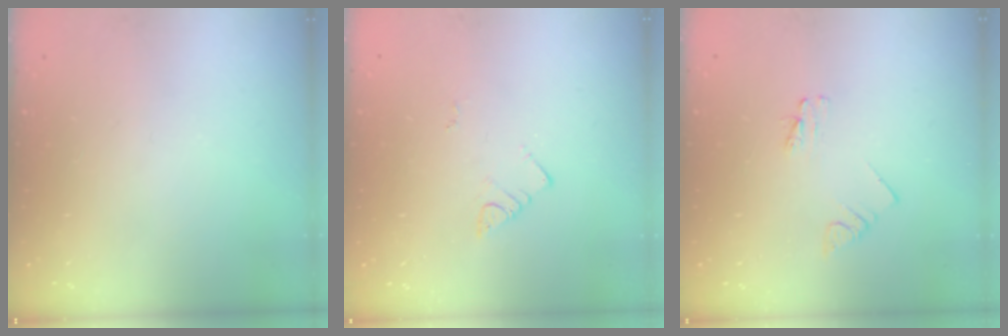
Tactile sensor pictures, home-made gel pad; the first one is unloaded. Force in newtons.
{"total": 3.1, "press": 3.1, "slide": 0.5}
{"total": 1.6, "press": 1.6, "slide": 0.2}